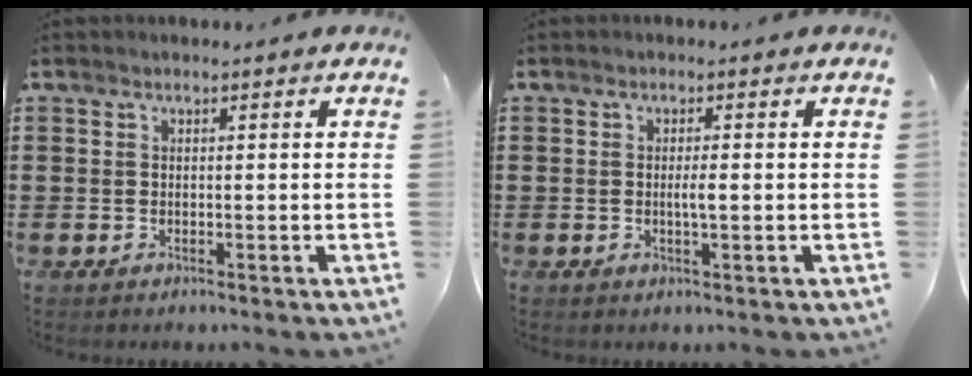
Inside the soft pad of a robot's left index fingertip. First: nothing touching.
{"total": 1.9, "force": [-0.1, 0.2, 1.9], "torque": [-0.036, -0.002, -0.003]}